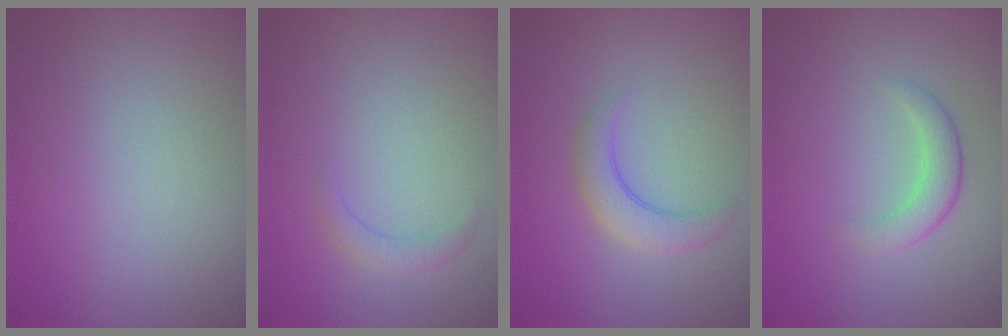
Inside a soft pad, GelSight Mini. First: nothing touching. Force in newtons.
{"total": 1.5, "press": 1.5, "slide": 0.1}
{"total": 3.2, "press": 3.2, "slide": 0.3}
{"total": 2.6, "press": 2.5, "slide": 0.3}